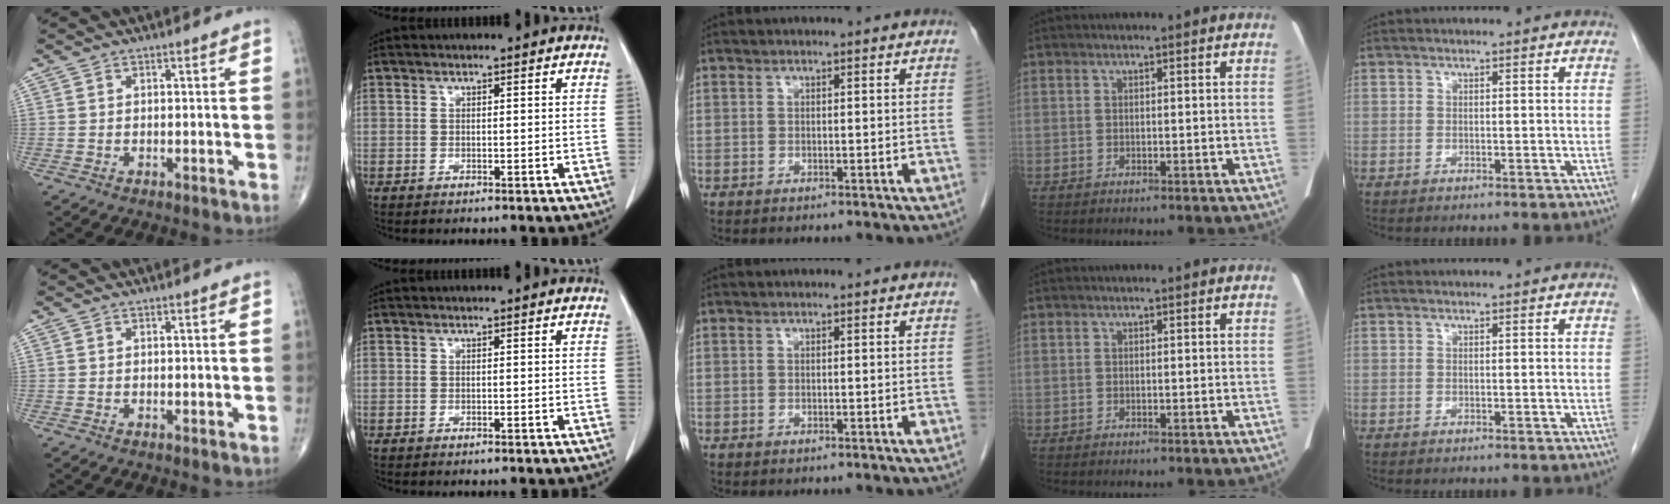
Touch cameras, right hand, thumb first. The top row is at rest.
{}